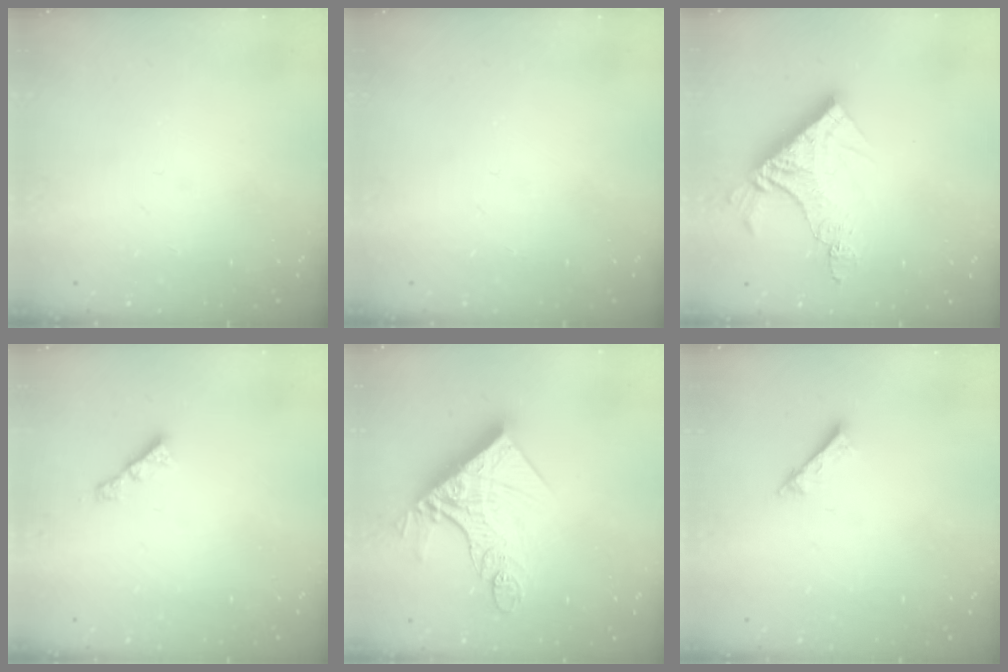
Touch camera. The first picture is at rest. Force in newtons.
{"total": 0.0}
{"total": 12.6, "press": 12.6, "slide": 1.1}
{"total": 2.4, "press": 2.4, "slide": 0.3}
{"total": 19.0, "press": 18.9, "slide": 2.3}
{"total": 2.2, "press": 2.1, "slide": 0.4}